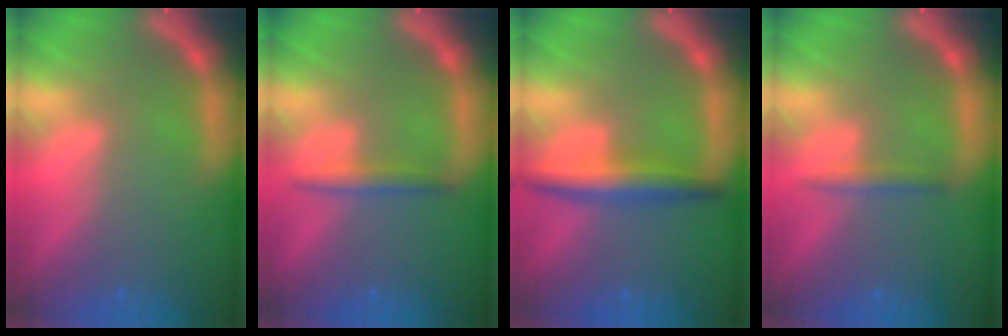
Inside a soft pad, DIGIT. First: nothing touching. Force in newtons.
{"total": 1.9}
{"total": 4.0}
{"total": 1.4}